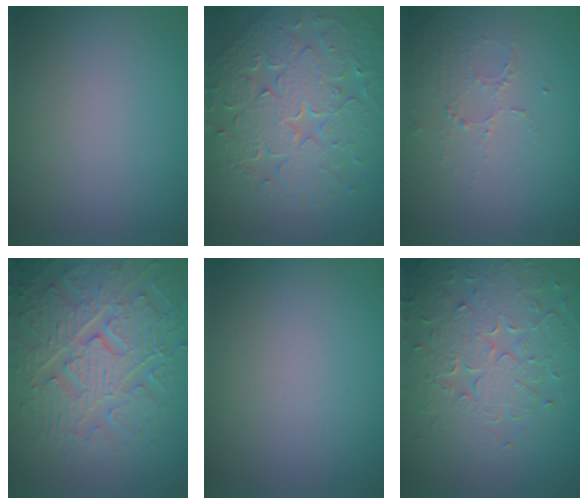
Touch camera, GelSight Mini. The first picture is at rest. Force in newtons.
{"total": 9.5, "press": 6.7, "slide": 6.6}
{"total": 1.6, "press": 1.0, "slide": 1.3}
{"total": 8.6, "press": 6.5, "slide": 5.6}
{"total": 0.0}
{"total": 8.0, "press": 5.8, "slide": 5.5}